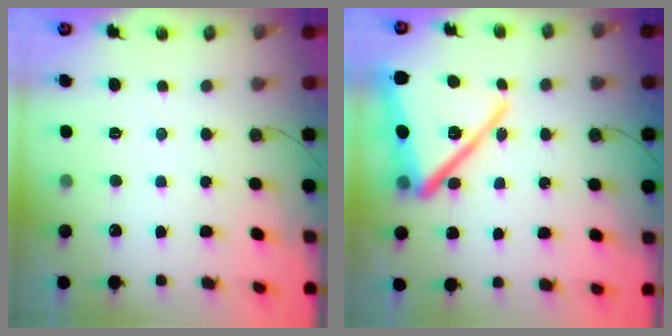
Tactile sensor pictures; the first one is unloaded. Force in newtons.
{"total": 22.6, "press": 22.6, "slide": 1.7}